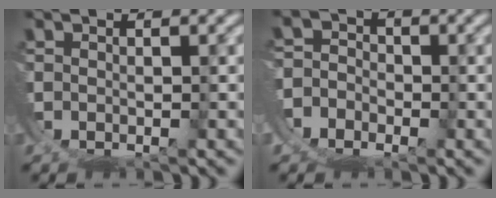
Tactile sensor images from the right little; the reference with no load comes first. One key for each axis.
{"total": 5.3, "fx": -2.1, "fy": 4.9, "fz": 0.0, "tx": -0.027, "ty": -0.023, "tz": -0.041}